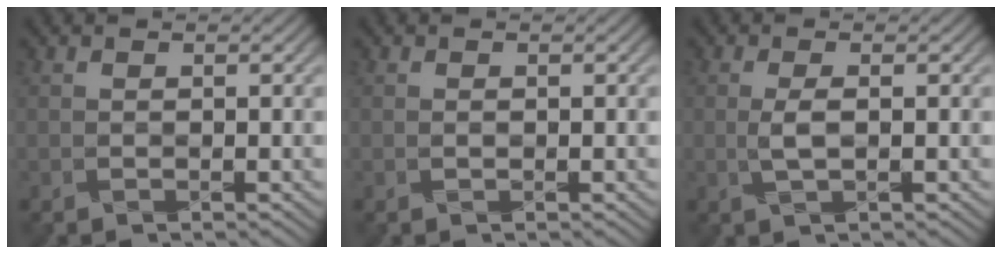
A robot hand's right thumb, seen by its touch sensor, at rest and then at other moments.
{"total": 0.0}
{"total": 1.8, "force": [-0.3, 0.4, 1.7], "torque": [-0.037, 0.000, -0.005]}